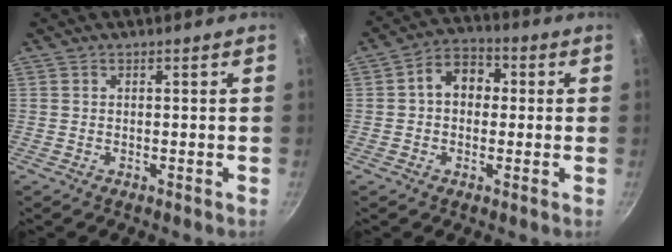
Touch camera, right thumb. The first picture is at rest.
{"total": 8.0, "force": [0.8, 6.1, 5.1], "torque": [-0.042, 0.019, -0.002]}